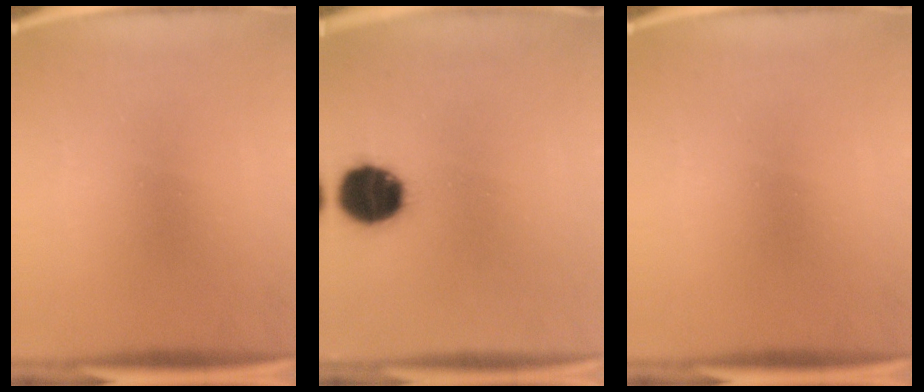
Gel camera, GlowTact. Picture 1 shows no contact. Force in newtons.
{"total": 12.5}
{"total": 0.0}